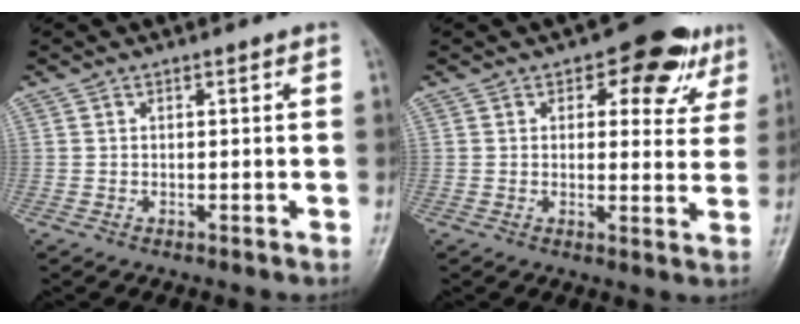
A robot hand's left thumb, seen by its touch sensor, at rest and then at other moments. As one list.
[{"total": 10.3, "force": [5.0, 5.8, 6.8], "torque": [-0.031, -0.012, 0.057]}]